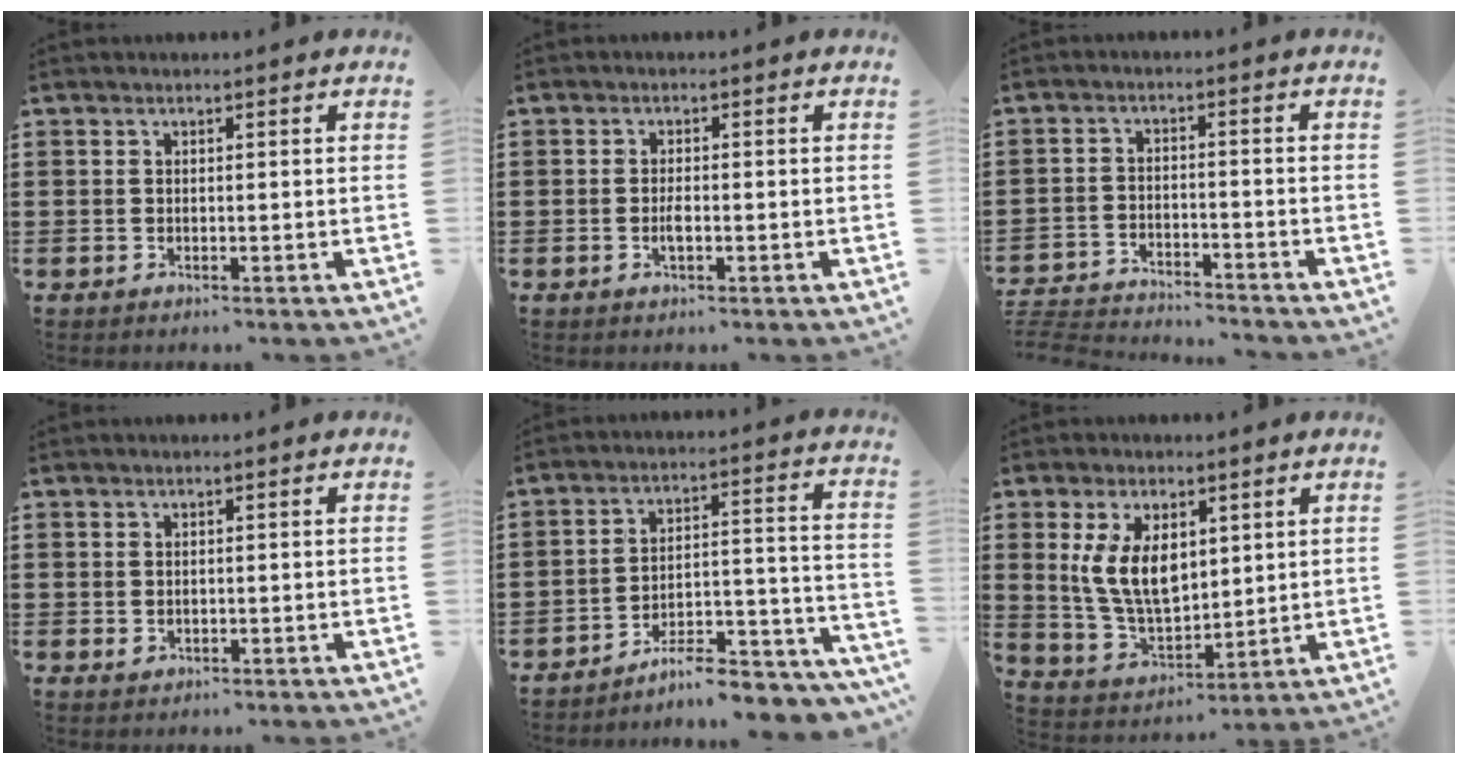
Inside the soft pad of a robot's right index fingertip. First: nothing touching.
{"total": 1.9, "force": [-0.5, 0.6, 1.8], "torque": [-0.033, 0.001, -0.008]}
{"total": 3.8, "force": [-3.8, 0.2, 0.3], "torque": [-0.024, -0.002, -0.087]}
{"total": 0.7, "force": [0.2, 0.6, 0.4], "torque": [-0.009, 0.005, 0.003]}
{"total": 7.7, "force": [-7.0, 1.4, 3.0], "torque": [-0.037, 0.015, -0.132]}
{"total": 9.4, "force": [2.6, 5.3, 7.3], "torque": [-0.170, 0.007, 0.047]}